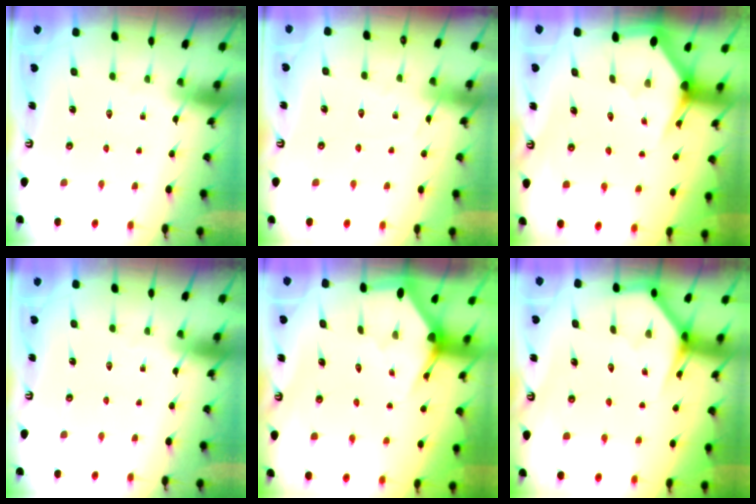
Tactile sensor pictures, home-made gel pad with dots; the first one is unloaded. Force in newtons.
{"total": 4.4, "press": 4.4, "slide": 0.6}
{"total": 3.0, "press": 3.0, "slide": 0.0}
{"total": 0.0}
{"total": 2.9, "press": 2.9, "slide": 0.2}
{"total": 3.8, "press": 3.8, "slide": 0.2}